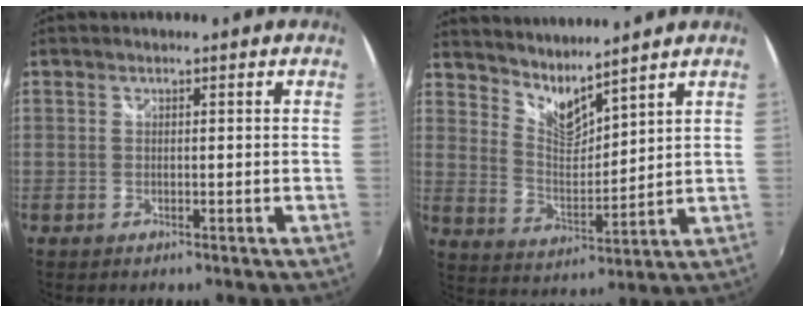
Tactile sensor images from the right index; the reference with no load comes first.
{"total": 8.1, "force": [7.2, 1.1, 3.5], "torque": [-0.056, -0.011, 0.134]}